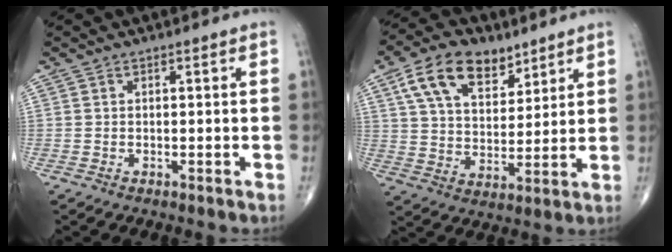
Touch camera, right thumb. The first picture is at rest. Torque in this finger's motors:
{"motor_torque": [-1.10, 1.27, 0.58, 0.29, 0.26]}